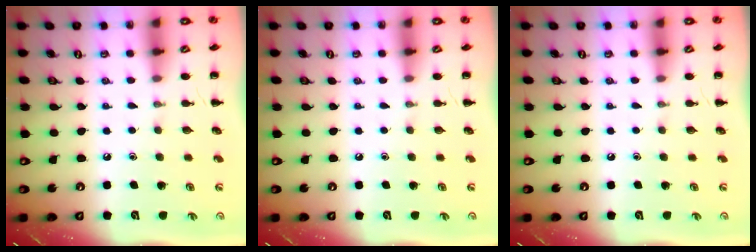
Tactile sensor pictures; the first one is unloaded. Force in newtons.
{"total": 0.0}
{"total": 0.0}